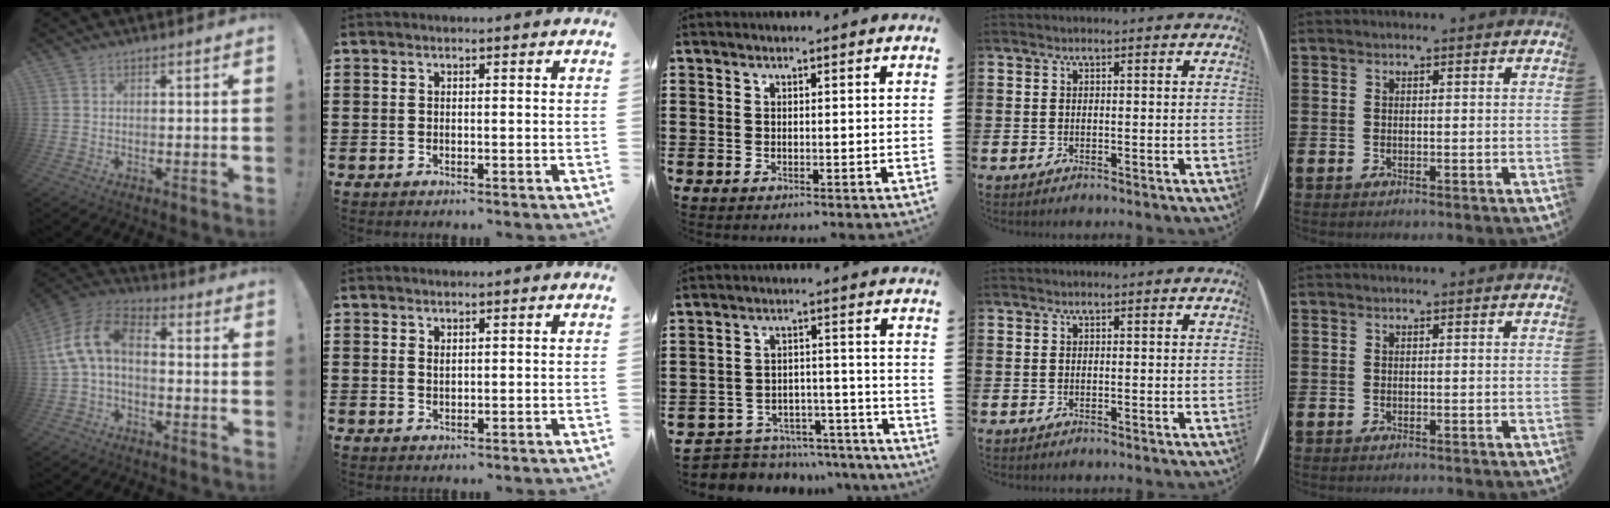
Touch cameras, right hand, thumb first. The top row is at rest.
{"thumb": {"total": 11.9, "force": [0.2, 7.3, 9.3], "torque": [-0.187, 0.020, 0.008]}, "index": {"total": 0.6, "force": [0.4, 0.2, 0.4], "torque": [-0.009, -0.001, 0.008]}, "middle": {"total": 5.6, "force": [-5.5, 1.1, 0.3], "torque": [-0.005, 0.019, -0.110]}}